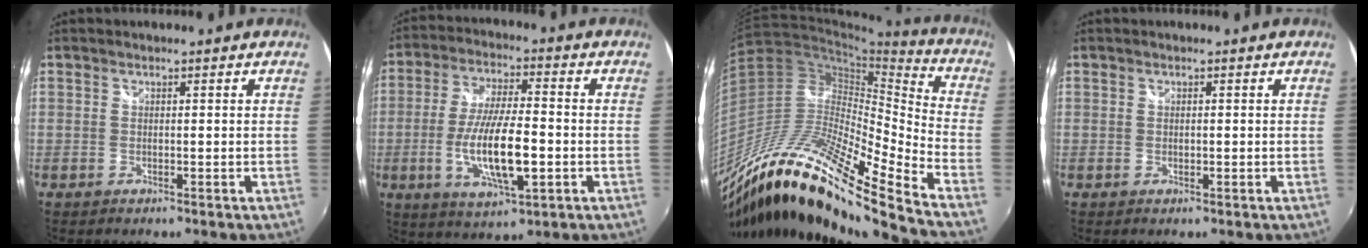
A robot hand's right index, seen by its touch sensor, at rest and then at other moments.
{"total": 13.7, "force": [-3.2, 3.6, 12.8], "torque": [-0.251, -0.013, -0.054]}
{"total": 23.2, "force": [-17.2, 2.4, 15.5], "torque": [-0.262, -0.033, -0.320]}
{"total": 0.6, "force": [0.1, 0.3, 0.6], "torque": [-0.011, 0.000, 0.001]}